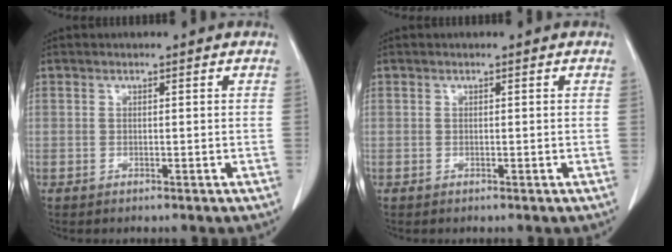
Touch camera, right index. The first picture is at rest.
{"total": 0.0}